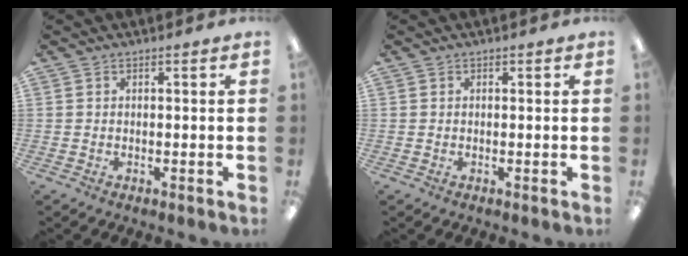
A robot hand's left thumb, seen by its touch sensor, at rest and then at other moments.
{"total": 0.0}